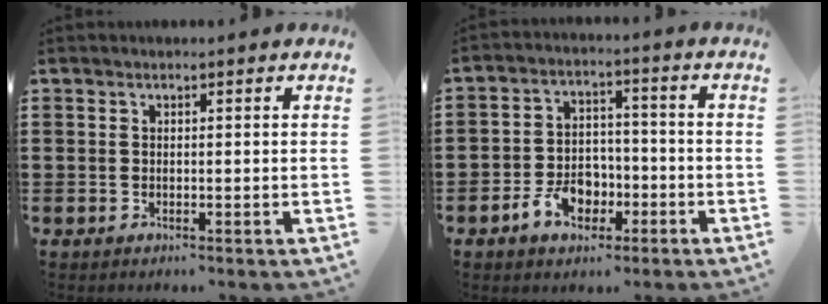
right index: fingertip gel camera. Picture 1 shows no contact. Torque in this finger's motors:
{"motor_torque": [1.37, 0.77, 0.27, 0.07]}